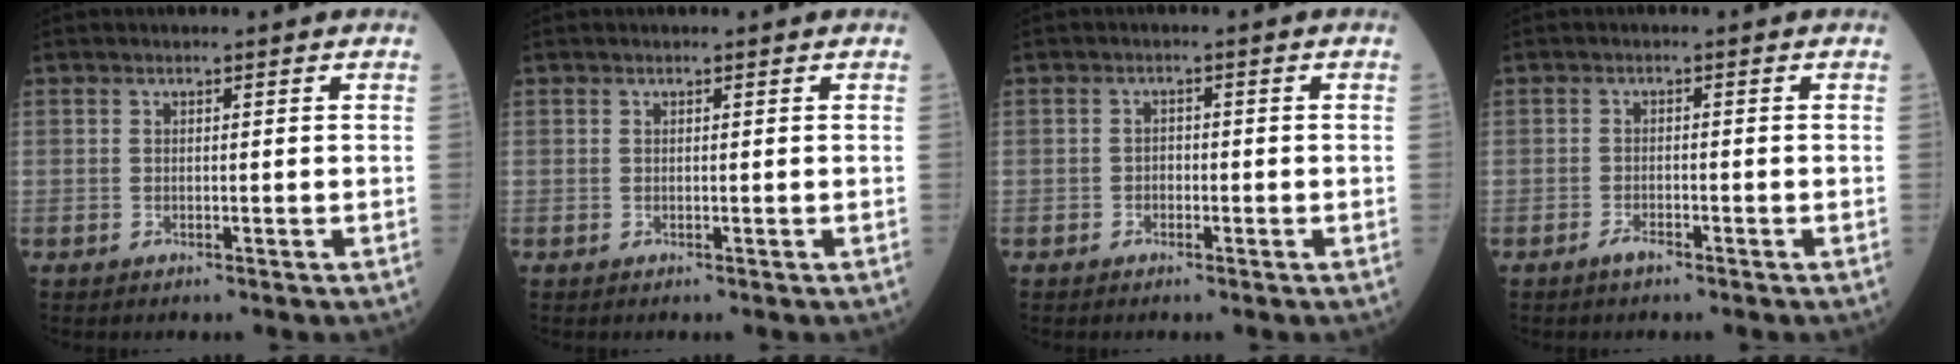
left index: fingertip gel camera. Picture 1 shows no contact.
{"total": 0.0}
{"total": 1.2, "force": [-0.5, 0.9, 0.6], "torque": [-0.005, 0.004, -0.009]}
{"total": 1.5, "force": [-1.2, 0.2, 0.9], "torque": [-0.023, -0.003, -0.022]}